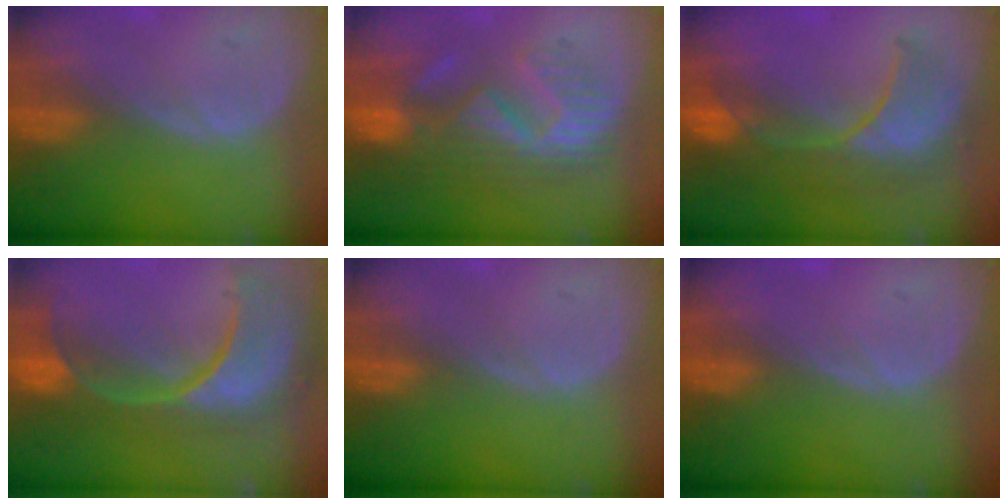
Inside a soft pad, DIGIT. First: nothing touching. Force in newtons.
{"total": 10.9, "press": 9.7, "slide": 4.8}
{"total": 10.3, "press": 9.0, "slide": 5.1}
{"total": 13.7, "press": 10.9, "slide": 8.4}
{"total": 0.0}
{"total": 0.0}